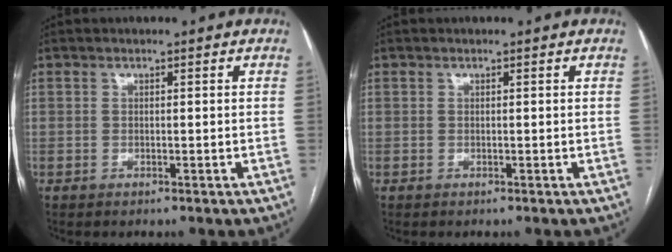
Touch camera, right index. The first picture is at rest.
{"total": 0.0}